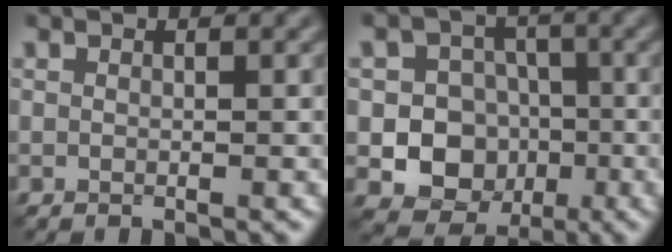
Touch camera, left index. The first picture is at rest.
{"total": 10.2, "force": [-2.7, 9.3, 3.3], "torque": [-0.045, 0.001, -0.062]}